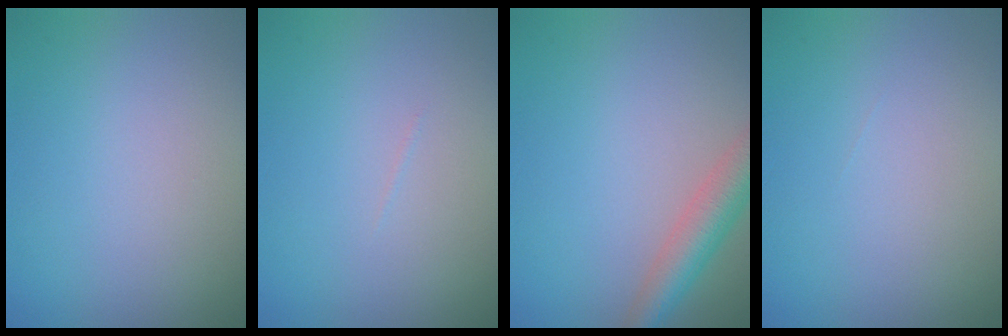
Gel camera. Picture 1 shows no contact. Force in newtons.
{"total": 0.0}
{"total": 4.2, "press": 4.2, "slide": 0.1}
{"total": 0.0}